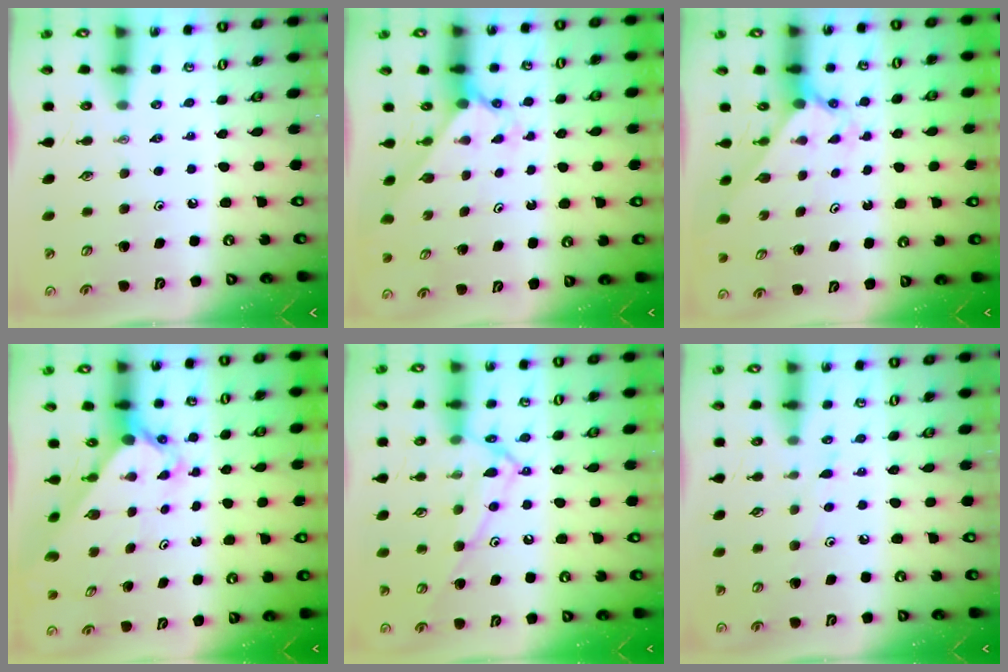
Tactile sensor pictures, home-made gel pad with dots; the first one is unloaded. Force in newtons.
{"total": 2.0, "press": 2.0, "slide": 0.2}
{"total": 2.0, "press": 2.0, "slide": 0.2}
{"total": 2.3, "press": 2.3, "slide": 0.1}
{"total": 12.6, "press": 12.6, "slide": 0.7}
{"total": 5.6, "press": 5.6, "slide": 0.6}